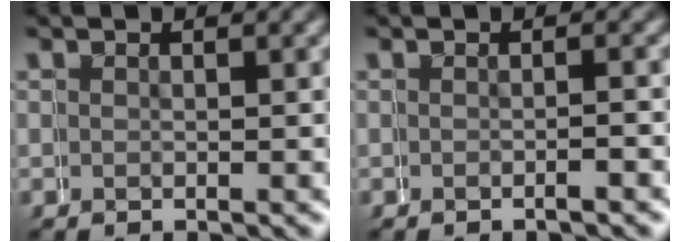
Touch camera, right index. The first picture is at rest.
{"total": 0.8, "force": [-0.3, -0.7, -0.1], "torque": [0.014, 0.010, -0.008]}